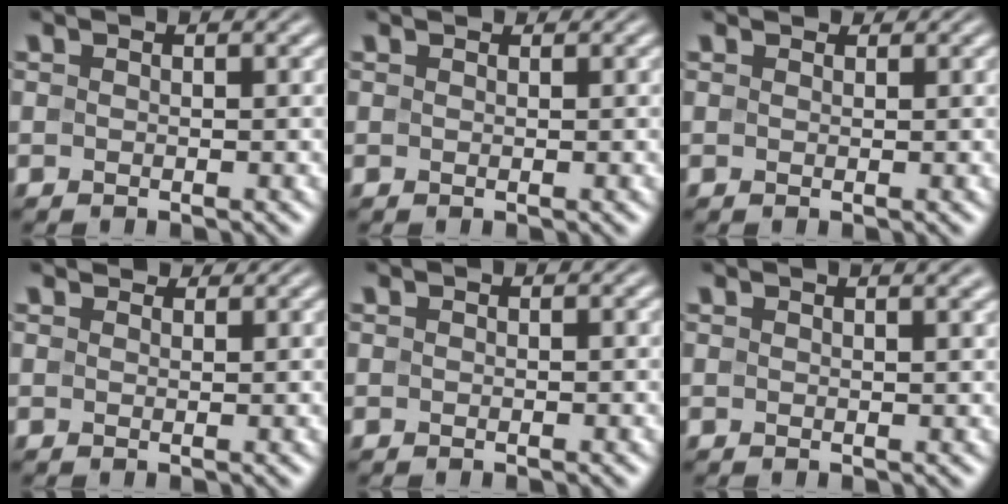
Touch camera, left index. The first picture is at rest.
{"total": 1.1, "force": [1.0, 0.3, 0.3], "torque": [-0.011, -0.003, 0.009]}
{"total": 1.6, "force": [1.4, 0.6, 0.5], "torque": [-0.012, -0.004, 0.016]}
{"total": 2.8, "force": [2.5, 0.9, 0.9], "torque": [-0.018, -0.006, 0.037]}
{"total": 0.0}
{"total": 3.0, "force": [2.2, 1.2, 1.7], "torque": [0.000, 0.017, 0.008]}